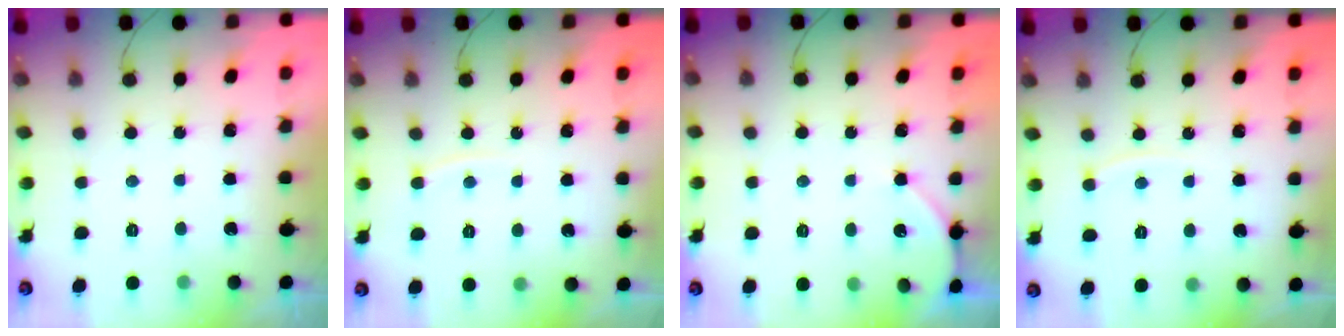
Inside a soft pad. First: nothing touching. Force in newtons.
{"total": 3.3, "press": 3.3, "slide": 0.4}
{"total": 5.2, "press": 5.1, "slide": 0.6}
{"total": 3.4, "press": 3.4, "slide": 0.3}